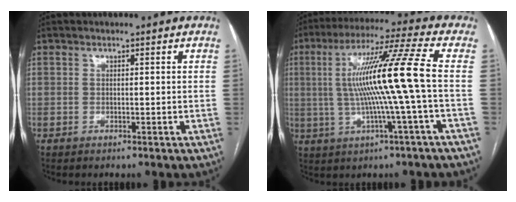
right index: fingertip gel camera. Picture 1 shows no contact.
{"total": 14.3, "force": [0.1, -1.8, 14.2], "torque": [-0.259, 0.013, -0.002]}